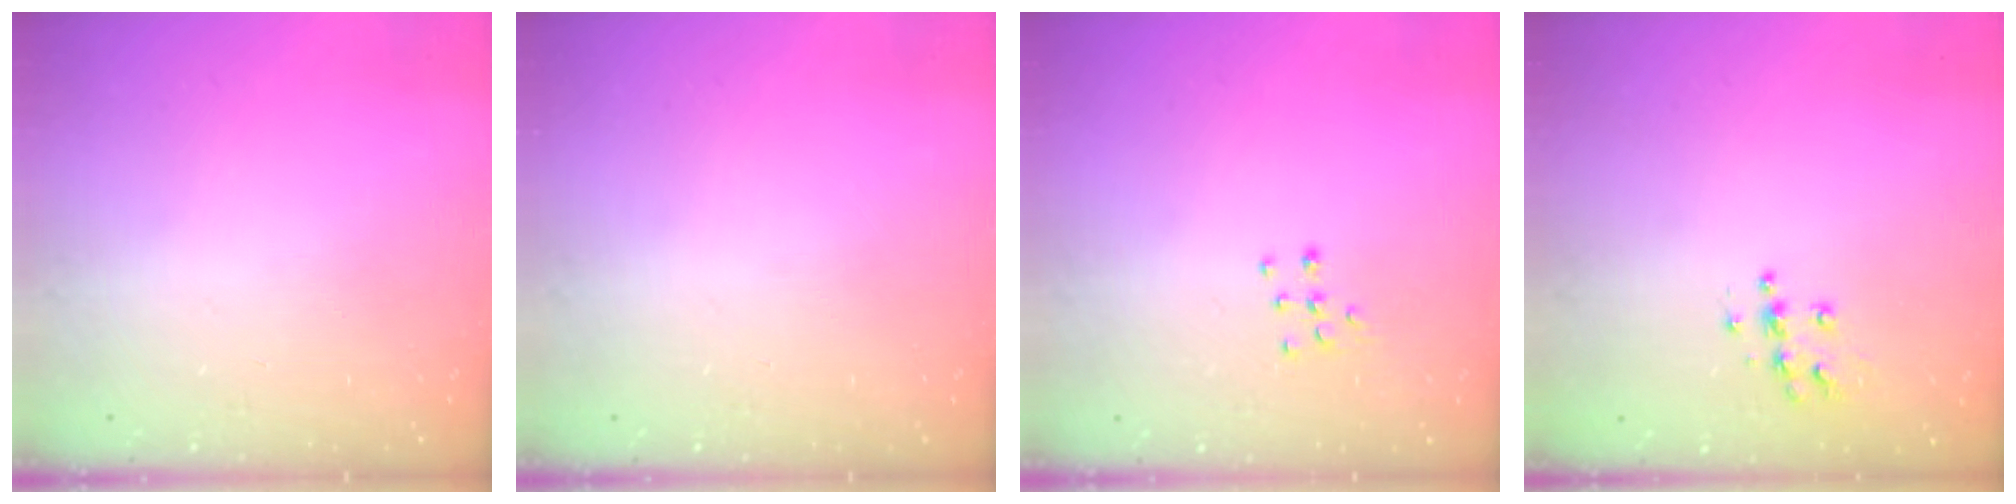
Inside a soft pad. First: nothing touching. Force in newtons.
{"total": 0.0}
{"total": 5.3, "press": 5.3, "slide": 0.5}
{"total": 7.0, "press": 7.0, "slide": 0.3}